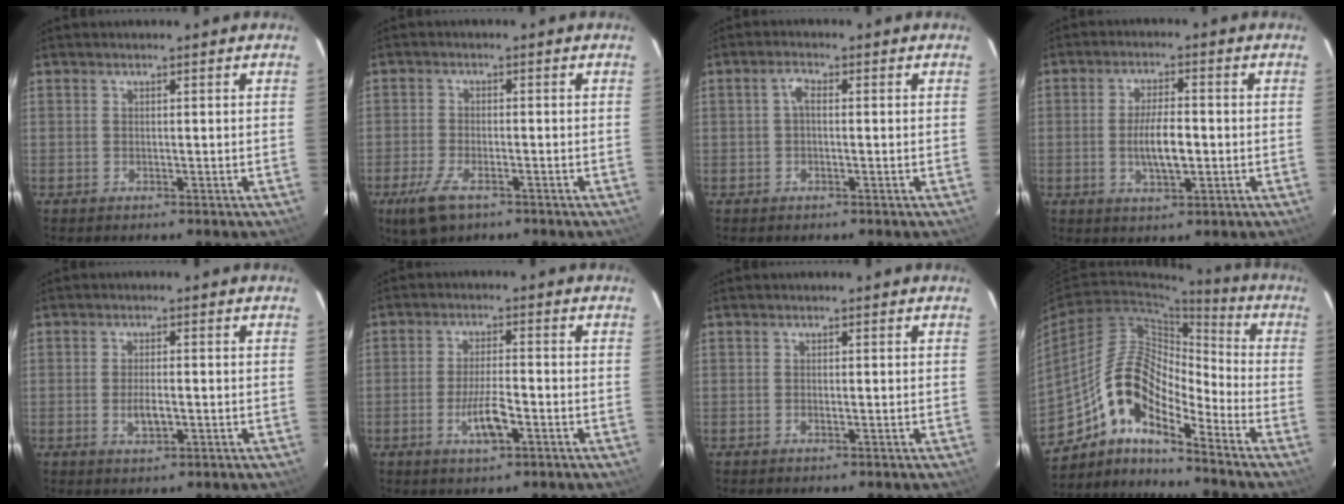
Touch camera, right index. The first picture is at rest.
{"total": 6.6, "force": [-4.1, 2.7, 4.4], "torque": [-0.116, -0.016, -0.075]}
{"total": 1.8, "force": [-0.1, 0.8, 1.6], "torque": [-0.034, 0.009, -0.003]}
{"total": 6.5, "force": [-1.0, 2.3, 6.0], "torque": [-0.116, -0.003, -0.015]}
{"total": 3.4, "force": [-0.9, 1.4, 3.0], "torque": [-0.057, -0.006, -0.013]}
{"total": 6.3, "force": [-2.6, 1.9, 5.4], "torque": [-0.109, -0.003, -0.046]}
{"total": 0.0}
{"total": 12.6, "force": [-8.9, 4.0, 8.0], "torque": [-0.141, 0.015, -0.180]}